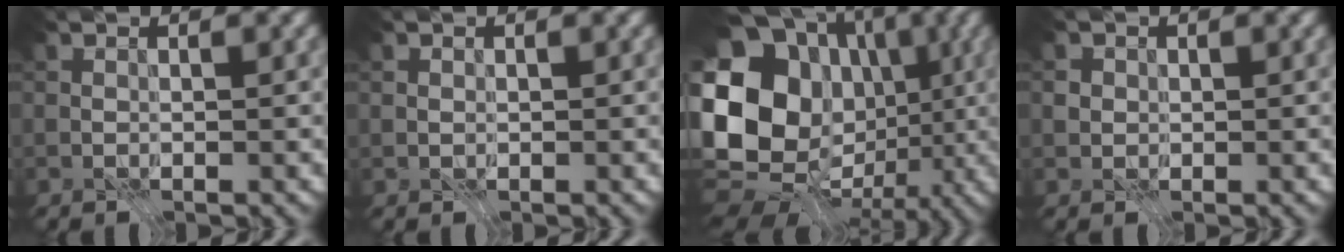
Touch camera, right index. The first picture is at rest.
{"total": 0.5, "force": [0.1, 0.5, 0.1], "torque": [-0.004, 0.000, 0.000]}
{"total": 21.3, "force": [-0.1, 18.6, 10.4], "torque": [-0.210, 0.022, -0.040]}
{"total": 1.2, "force": [-0.1, 1.2, 0.2], "torque": [-0.004, -0.003, -0.002]}